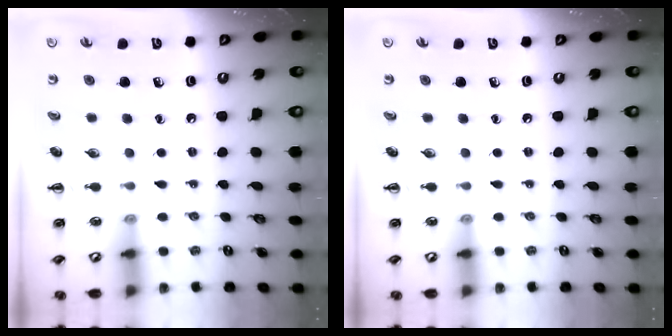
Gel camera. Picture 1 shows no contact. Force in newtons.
{"total": 0.0}